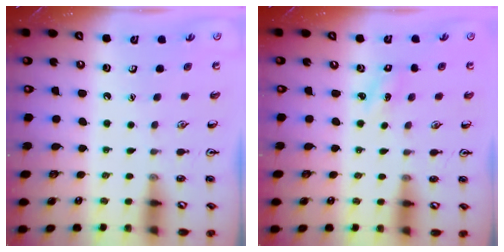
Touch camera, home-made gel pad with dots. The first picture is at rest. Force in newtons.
{"total": 1.2, "press": 1.1, "slide": 0.4}